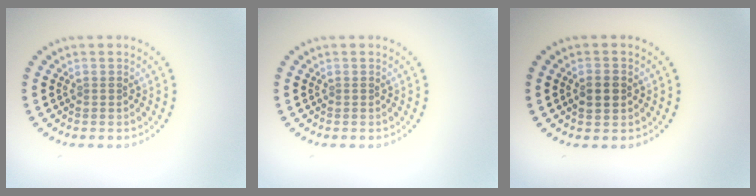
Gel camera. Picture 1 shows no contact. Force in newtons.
{"total": 0.0}
{"total": 2.0, "press": 2.0, "slide": 0.1}